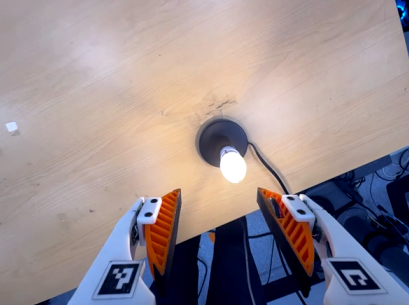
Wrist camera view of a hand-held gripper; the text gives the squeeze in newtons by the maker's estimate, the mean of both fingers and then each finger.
{"total": 0.0}